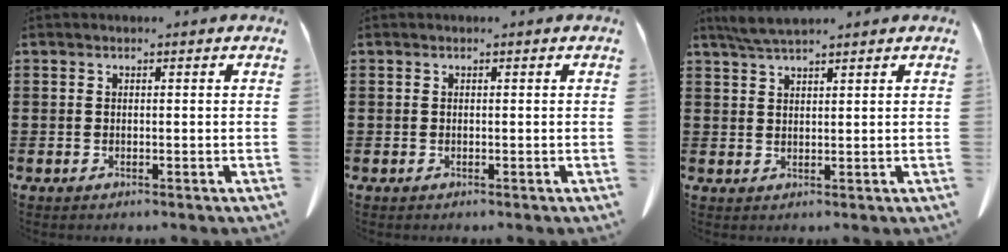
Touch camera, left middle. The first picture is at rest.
{"total": 0.0}
{"total": 3.1, "force": [2.7, 0.3, 1.6], "torque": [-0.038, -0.005, 0.051]}